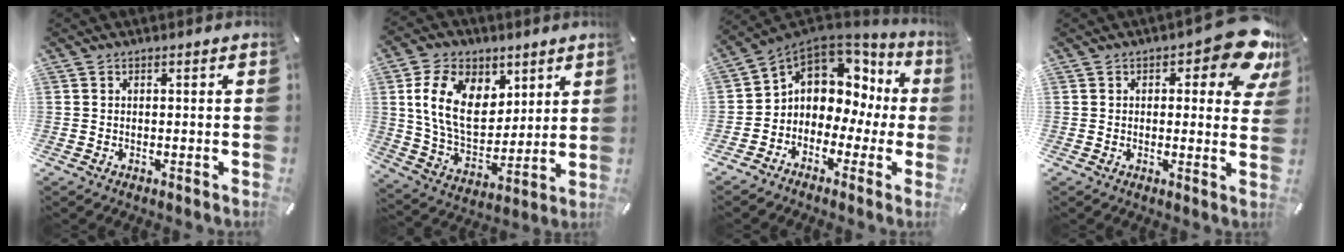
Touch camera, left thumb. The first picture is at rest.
{"total": 15.7, "force": [5.6, 11.3, 9.5], "torque": [-0.181, -0.011, 0.104]}
{"total": 7.9, "force": [2.6, 6.9, 2.8], "torque": [-0.055, -0.031, 0.049]}
{"total": 10.9, "force": [5.4, 4.3, 8.4], "torque": [-0.094, -0.034, 0.086]}